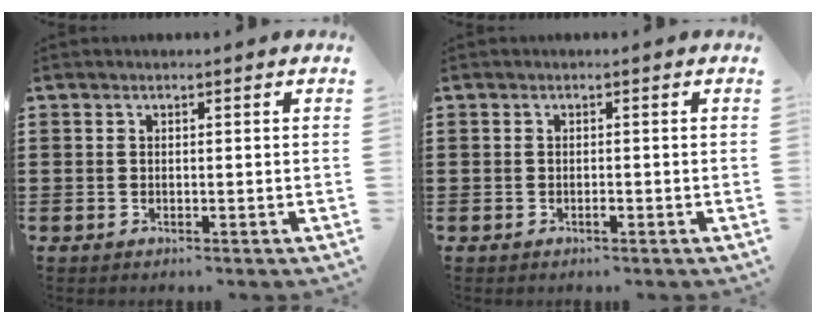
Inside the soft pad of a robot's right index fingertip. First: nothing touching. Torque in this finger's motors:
{"motor_torque": [0.00, 0.00, 0.01, 0.04]}